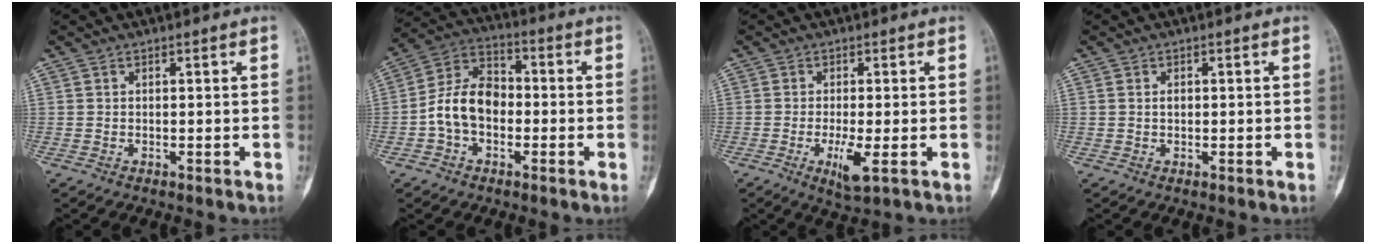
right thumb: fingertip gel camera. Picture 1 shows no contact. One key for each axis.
{"total": 10.9, "fx": -1.9, "fy": 7.6, "fz": 7.6, "tx": -0.128, "ty": 0.038, "tz": -0.047}
{"total": 4.9, "fx": -1.5, "fy": 1.1, "fz": 4.6, "tx": -0.091, "ty": -0.013, "tz": -0.024}
{"total": 0.9, "fx": 0.1, "fy": 0.6, "fz": 0.6, "tx": -0.010, "ty": -0.001, "tz": 0.002}